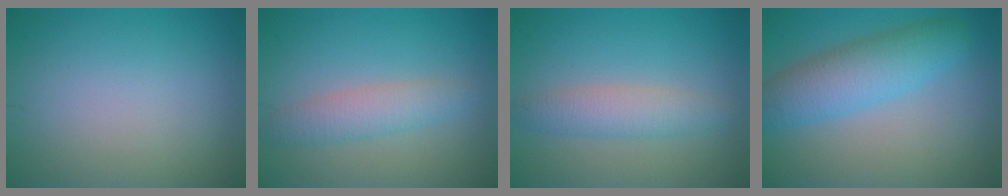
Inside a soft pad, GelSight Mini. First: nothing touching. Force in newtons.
{"total": 3.0, "press": 3.0, "slide": 0.1}
{"total": 3.0, "press": 3.0, "slide": 0.0}
{"total": 5.6, "press": 5.6, "slide": 0.2}